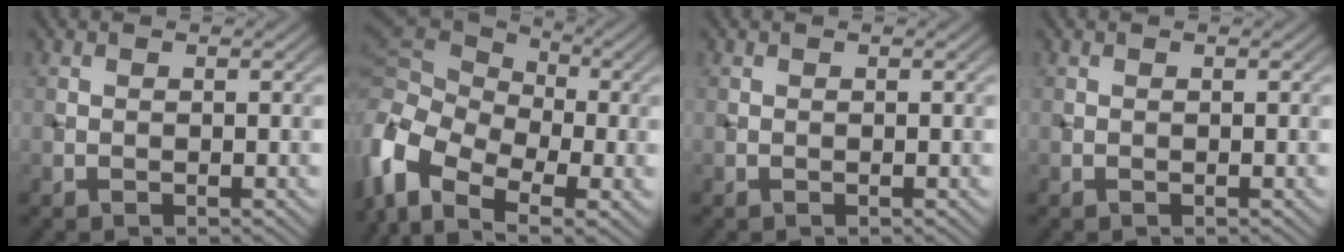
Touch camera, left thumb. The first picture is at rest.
{"total": 14.3, "force": [-3.9, 9.5, 10.0], "torque": [-0.283, -0.018, -0.070]}
{"total": 0.0}
{"total": 0.0}